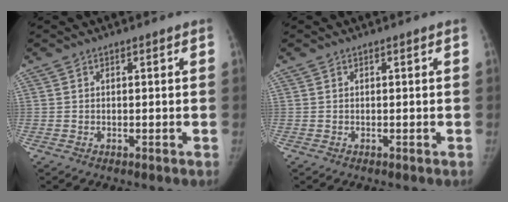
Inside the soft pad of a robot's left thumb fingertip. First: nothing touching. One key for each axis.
{"total": 0.0}